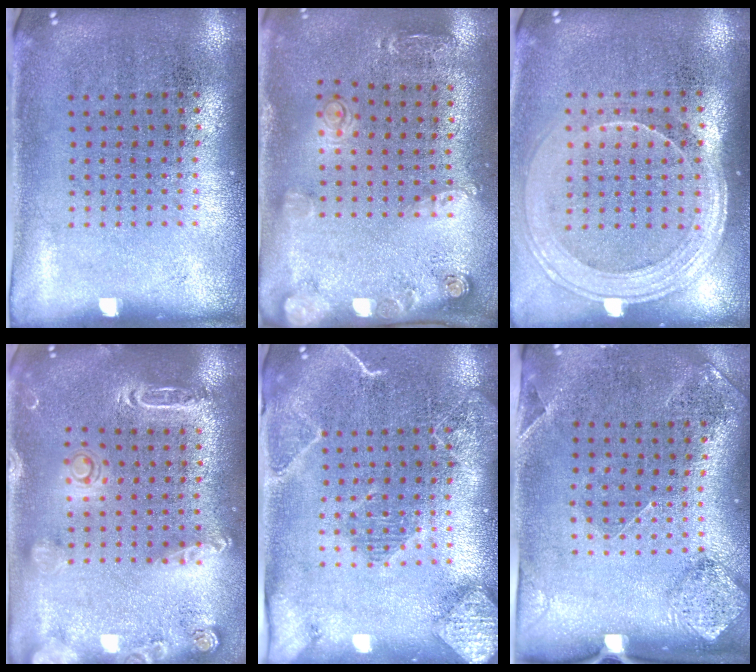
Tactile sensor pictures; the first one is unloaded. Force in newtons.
{"total": 1.7, "press": 1.4, "slide": 1.0}
{"total": 1.9, "press": 1.6, "slide": 1.0}
{"total": 2.0, "press": 1.9, "slide": 0.5}
{"total": 2.2, "press": 2.1, "slide": 0.6}
{"total": 1.7, "press": 1.4, "slide": 1.0}